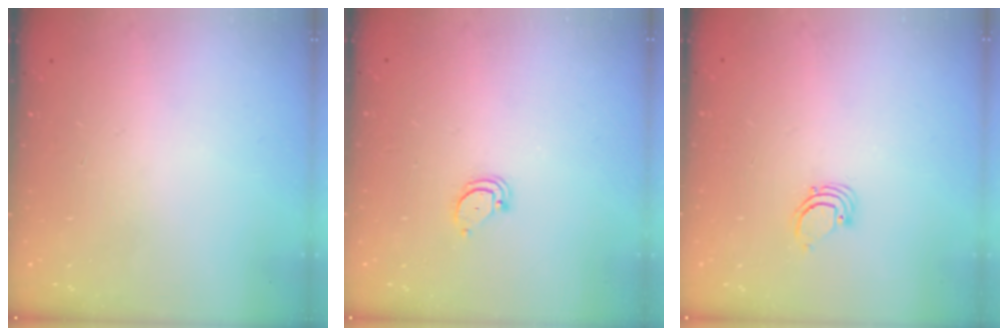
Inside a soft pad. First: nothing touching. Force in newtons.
{"total": 2.7, "press": 2.7, "slide": 0.2}
{"total": 2.2, "press": 2.2, "slide": 0.2}